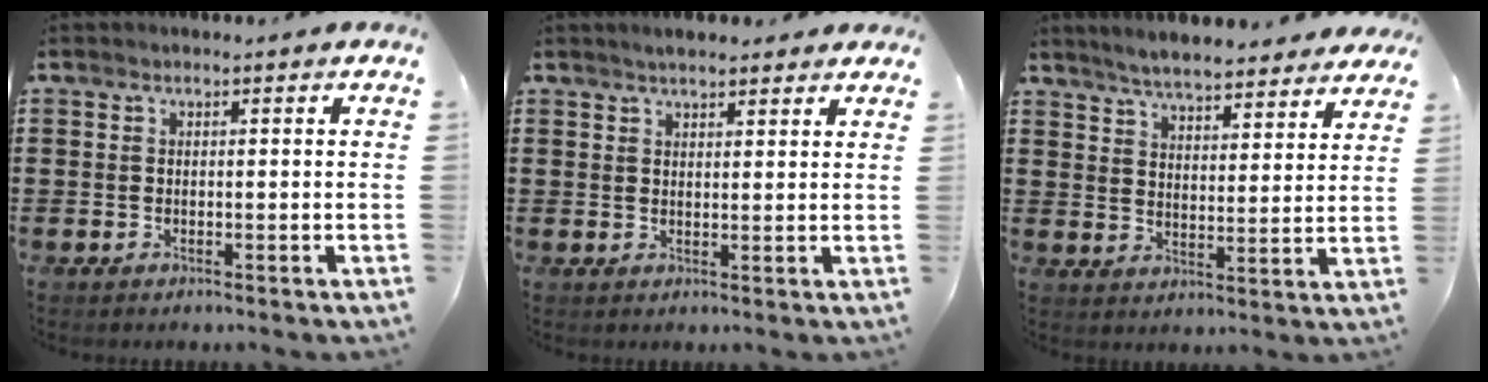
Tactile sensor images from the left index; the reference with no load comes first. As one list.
[{"total": 2.7, "force": [2.5, 0.6, 0.9], "torque": [-0.022, 0.002, 0.045]}, {"total": 5.3, "force": [5.2, 0.2, 1.0], "torque": [-0.043, -0.027, 0.091]}]